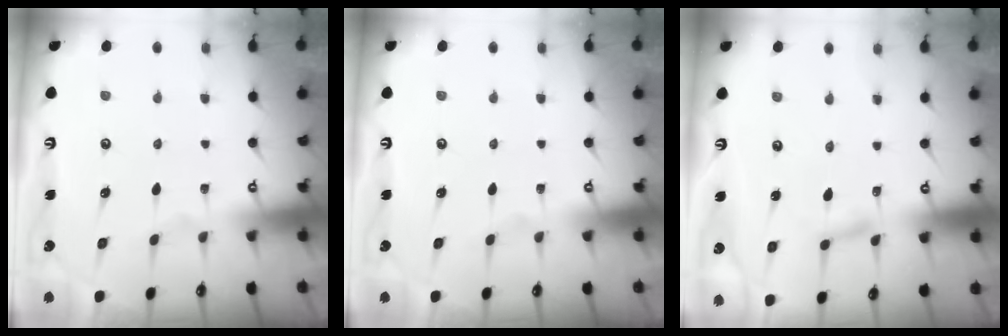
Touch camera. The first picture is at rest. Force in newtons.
{"total": 0.0}
{"total": 2.4, "press": 2.4, "slide": 0.2}